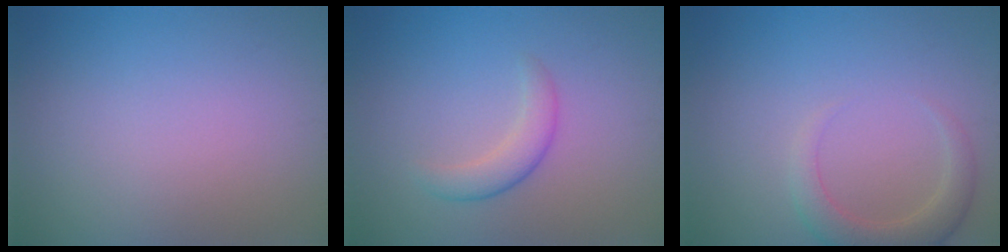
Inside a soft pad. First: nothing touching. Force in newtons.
{"total": 2.3, "press": 2.3, "slide": 0.1}
{"total": 3.1, "press": 3.1, "slide": 0.4}